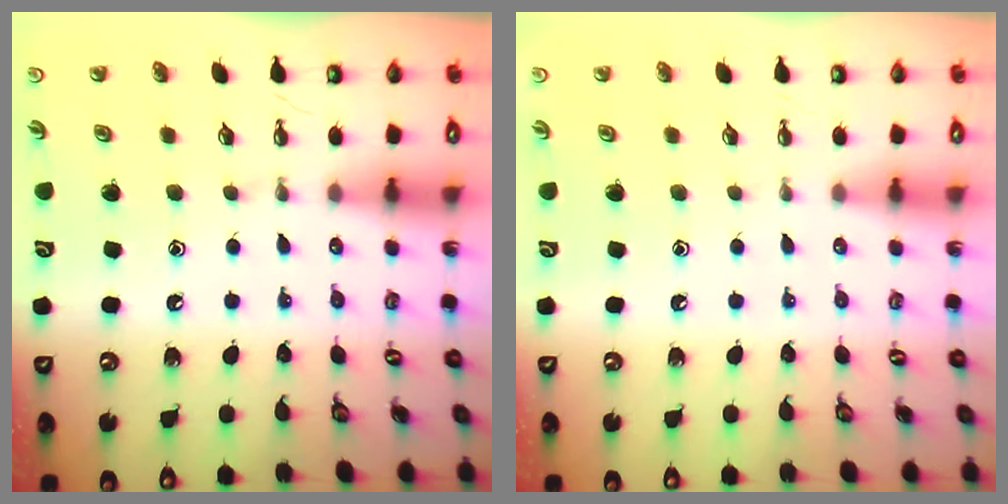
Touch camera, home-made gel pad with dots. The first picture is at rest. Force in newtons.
{"total": 0.0}